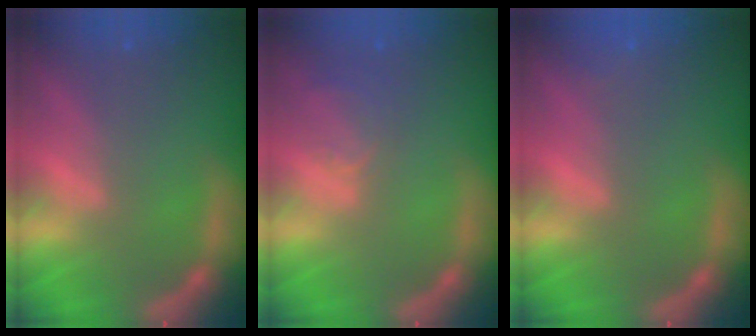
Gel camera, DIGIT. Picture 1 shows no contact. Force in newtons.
{"total": 2.5}
{"total": 0.9}